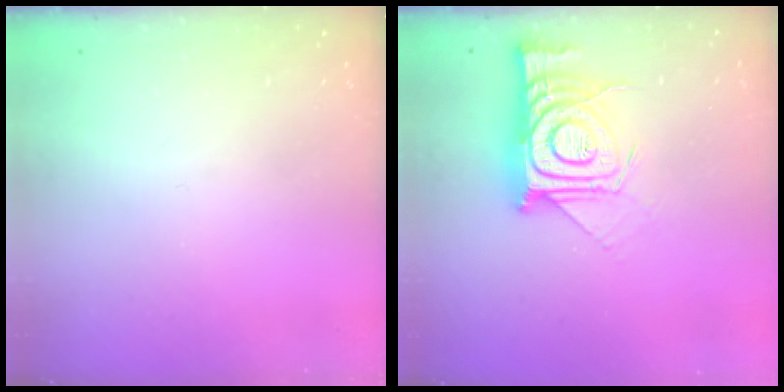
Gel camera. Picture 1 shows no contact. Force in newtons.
{"total": 15.2, "press": 15.1, "slide": 1.1}